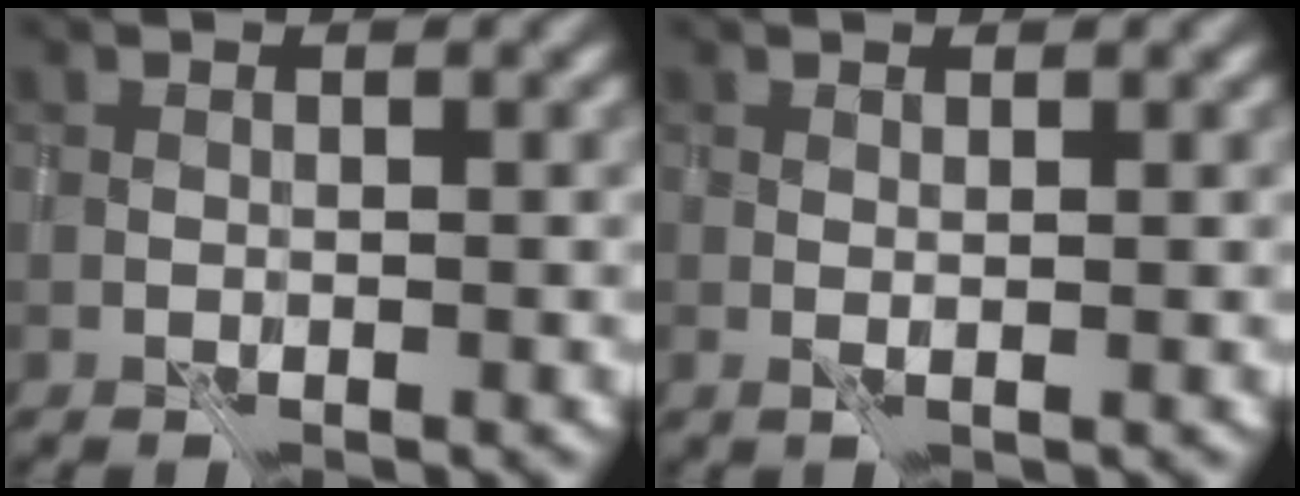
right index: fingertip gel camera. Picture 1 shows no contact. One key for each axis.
{"total": 1.0, "fx": 0.9, "fy": -0.4, "fz": 0.0, "tx": -0.003, "ty": -0.002, "tz": 0.014}